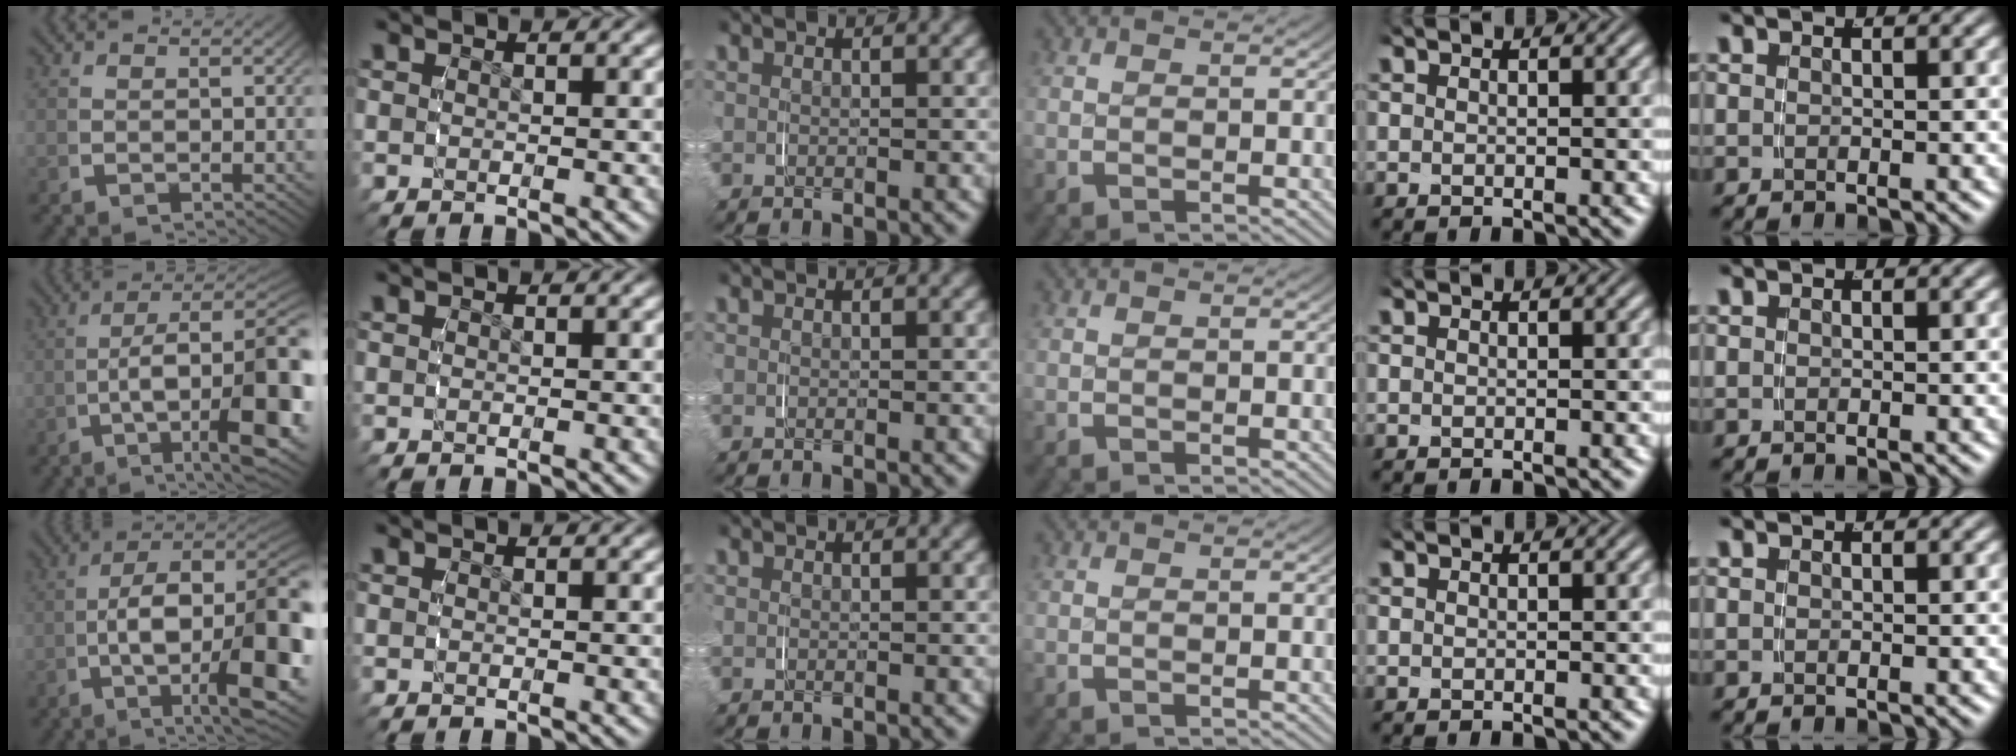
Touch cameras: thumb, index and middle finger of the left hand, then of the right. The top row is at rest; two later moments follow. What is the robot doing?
{"motion": "grasp_and_lifting", "object": "jewelry box"}